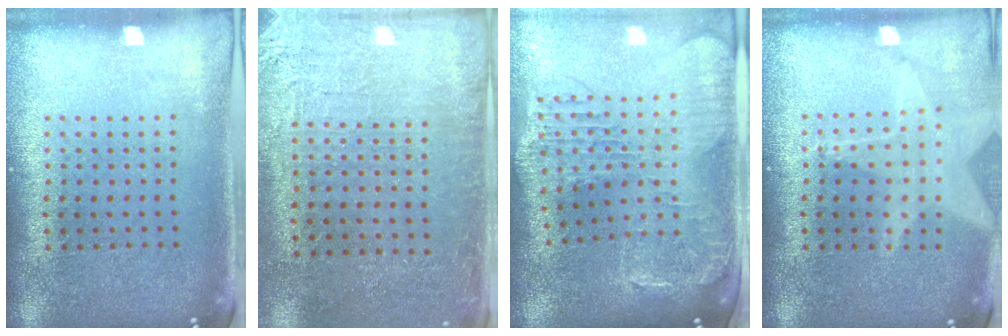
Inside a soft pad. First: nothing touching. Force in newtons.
{"total": 2.8, "press": 2.7, "slide": 0.6}
{"total": 2.1, "press": 1.9, "slide": 0.9}
{"total": 1.3, "press": 1.3, "slide": 0.1}